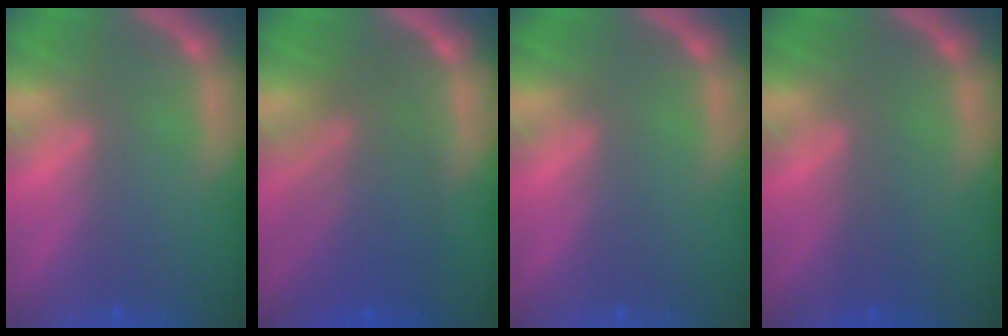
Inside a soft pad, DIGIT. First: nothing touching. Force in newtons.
{"total": 7.6}
{"total": 0.0}
{"total": 1.0}